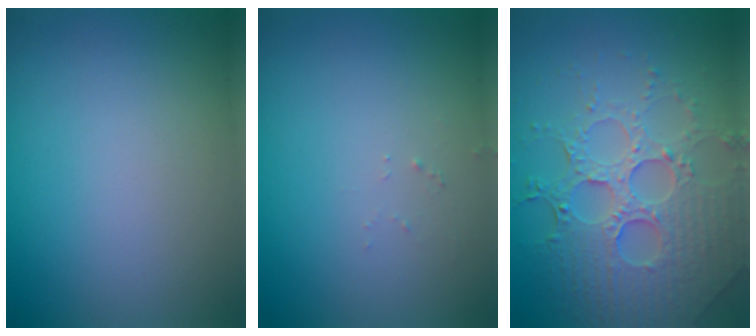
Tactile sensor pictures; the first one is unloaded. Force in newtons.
{"total": 0.7, "press": 0.7, "slide": 0.1}
{"total": 6.7, "press": 5.2, "slide": 4.2}